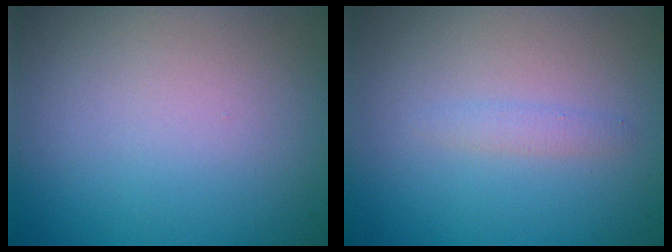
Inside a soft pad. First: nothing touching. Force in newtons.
{"total": 0.9, "press": 0.9, "slide": 0.0}